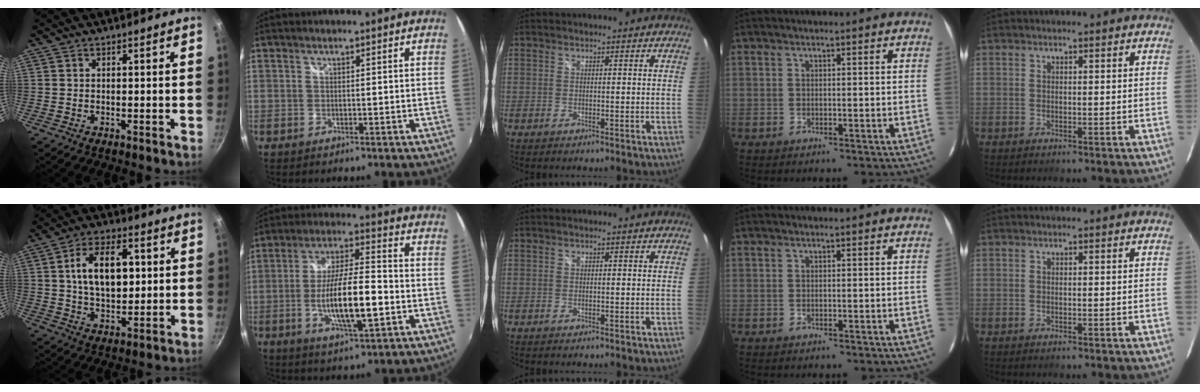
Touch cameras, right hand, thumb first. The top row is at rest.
{"thumb": {"total": 13.3, "force": [2.4, 7.8, 10.5], "torque": [-0.156, 0.000, 0.040]}, "index": {"total": 14.2, "force": [-3.5, 3.2, 13.4], "torque": [-0.254, -0.011, -0.059]}}